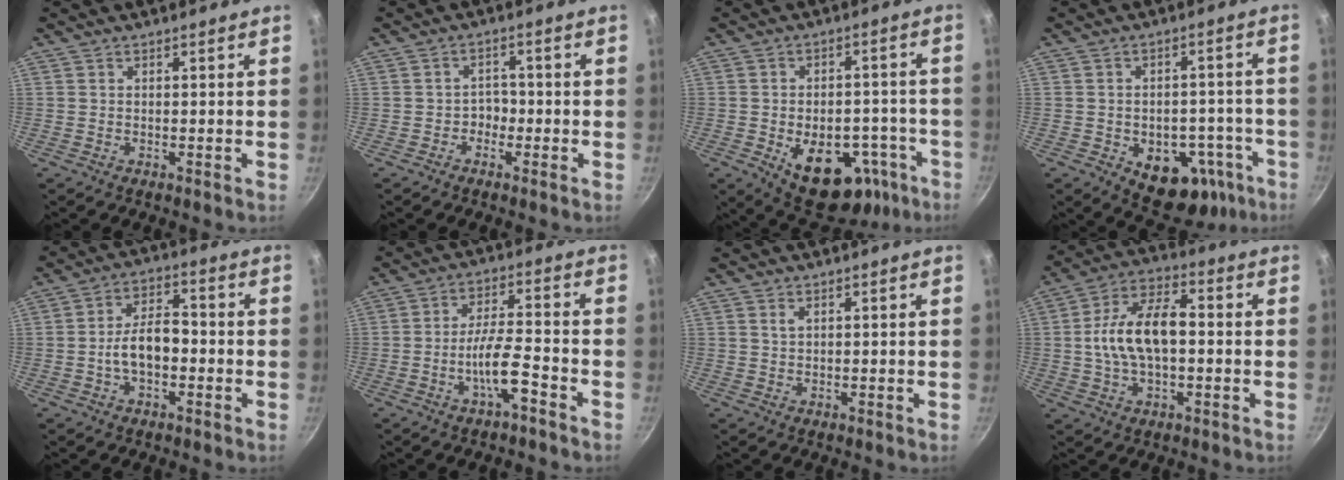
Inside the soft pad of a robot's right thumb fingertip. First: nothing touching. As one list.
[{"total": 2.8, "force": [-1.3, 2.2, 1.2], "torque": [0.006, 0.014, -0.029]}, {"total": 17.4, "force": [-8.0, 10.1, 11.7], "torque": [-0.147, 0.034, -0.100]}, {"total": 13.8, "force": [-6.4, 8.5, 8.8], "torque": [-0.084, 0.038, -0.077]}, {"total": 8.2, "force": [-1.6, 4.6, 6.6], "torque": [-0.110, 0.030, -0.035]}, {"total": 7.5, "force": [-3.5, 1.8, 6.3], "torque": [-0.121, 0.032, -0.064]}, {"total": 1.0, "force": [0.5, 0.6, 0.7], "torque": [-0.013, 0.001, 0.012]}, {"total": 13.2, "force": [0.0, 7.0, 11.3], "torque": [-0.206, 0.027, -0.007]}]